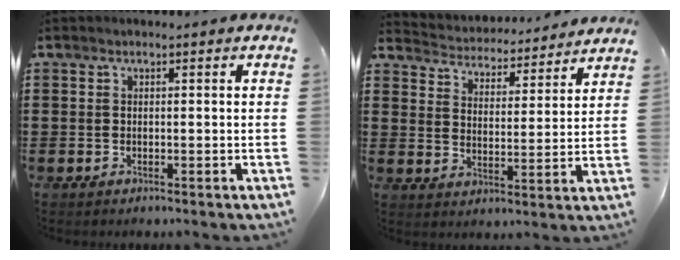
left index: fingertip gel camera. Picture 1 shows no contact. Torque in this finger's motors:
{"motor_torque": [0.28, 0.27, 0.18, 0.05]}